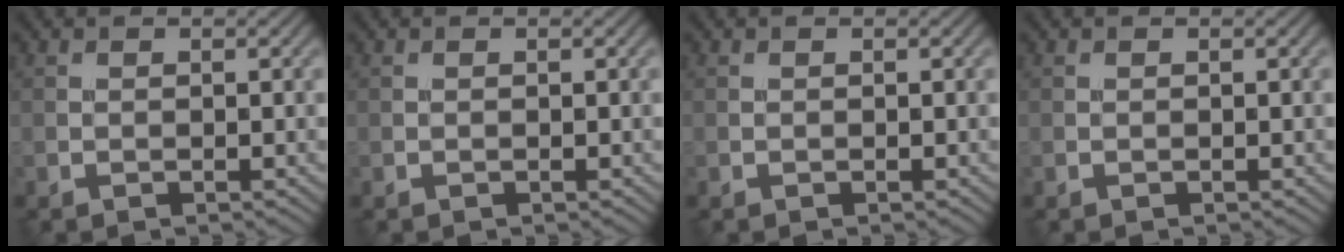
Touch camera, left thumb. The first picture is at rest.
{"total": 0.0}
{"total": 0.0}
{"total": 0.0}